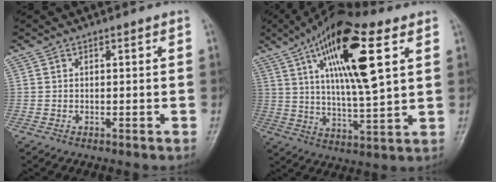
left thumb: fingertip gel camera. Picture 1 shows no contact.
{"total": 19.2, "force": [7.7, 5.6, 16.7], "torque": [-0.279, -0.013, 0.130]}